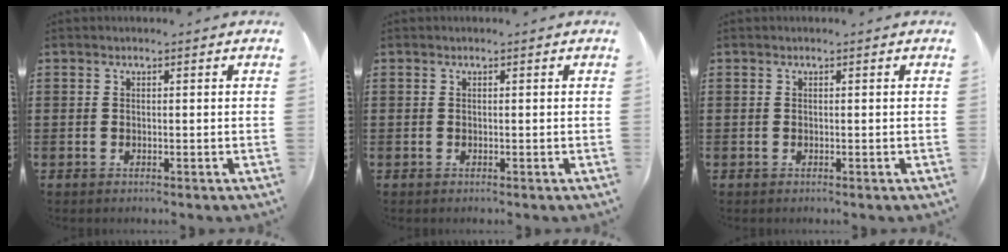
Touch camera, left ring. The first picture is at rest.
{"total": 0.0}
{"total": 0.0}